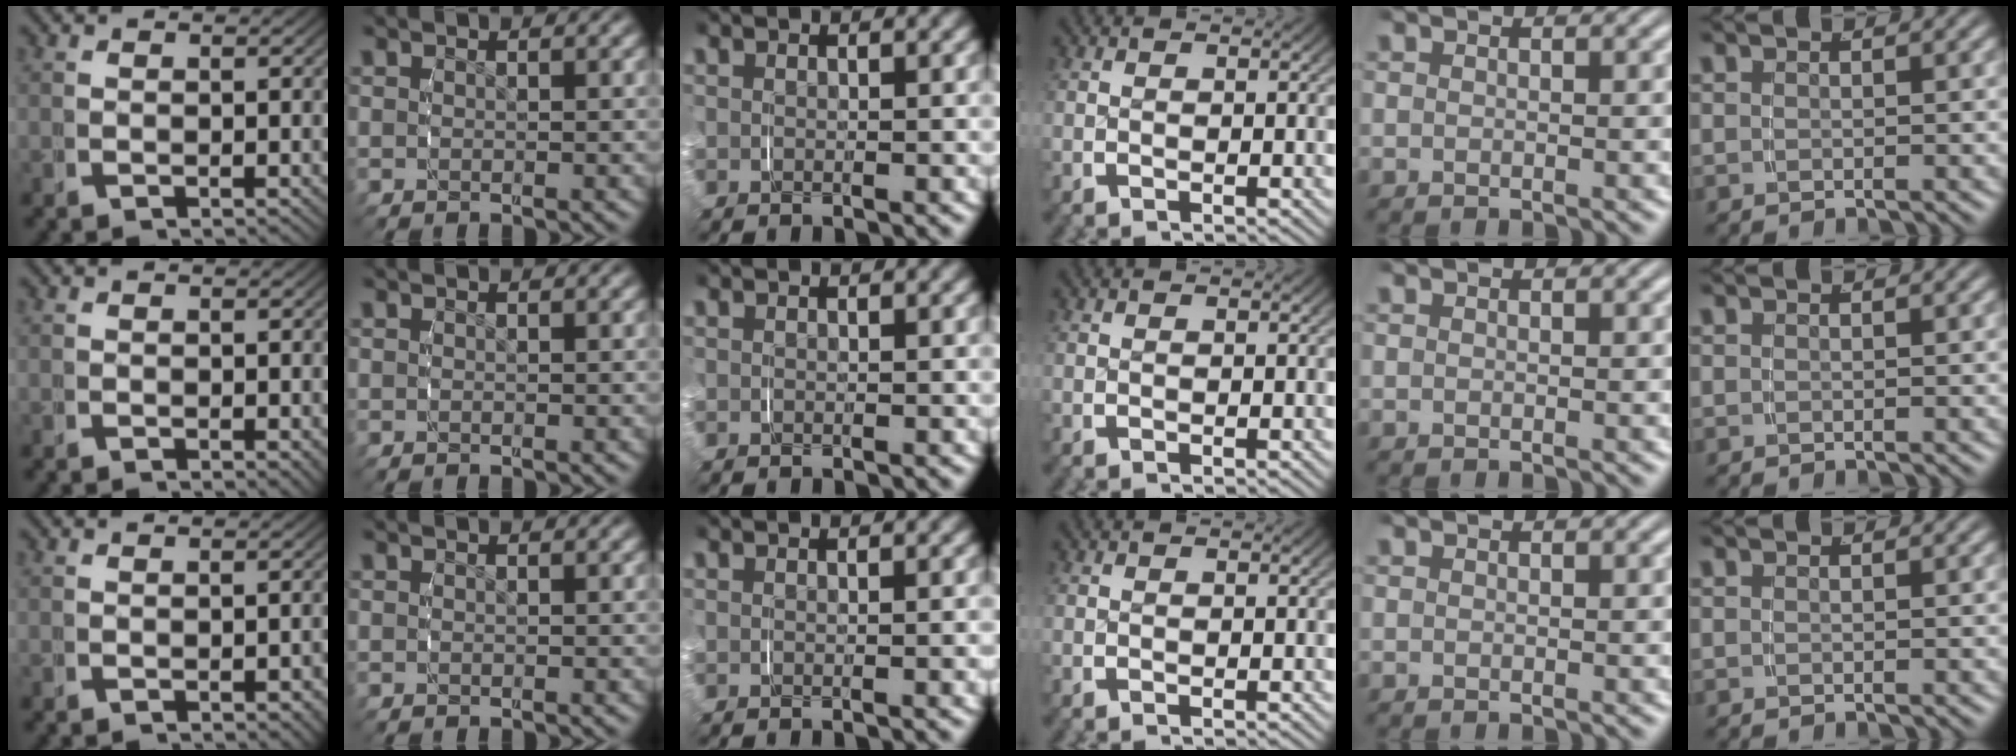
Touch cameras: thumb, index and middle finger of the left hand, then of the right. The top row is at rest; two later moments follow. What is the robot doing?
{"motion": "grasp_and_lifting", "object": "string"}